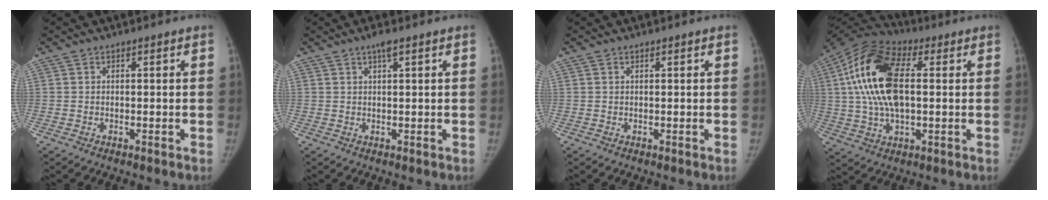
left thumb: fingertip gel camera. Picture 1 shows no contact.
{"total": 2.0, "force": [1.2, 0.3, 1.5], "torque": [-0.030, 0.002, 0.021]}
{"total": 0.0}
{"total": 18.6, "force": [2.6, 9.7, 15.7], "torque": [-0.314, 0.021, 0.038]}